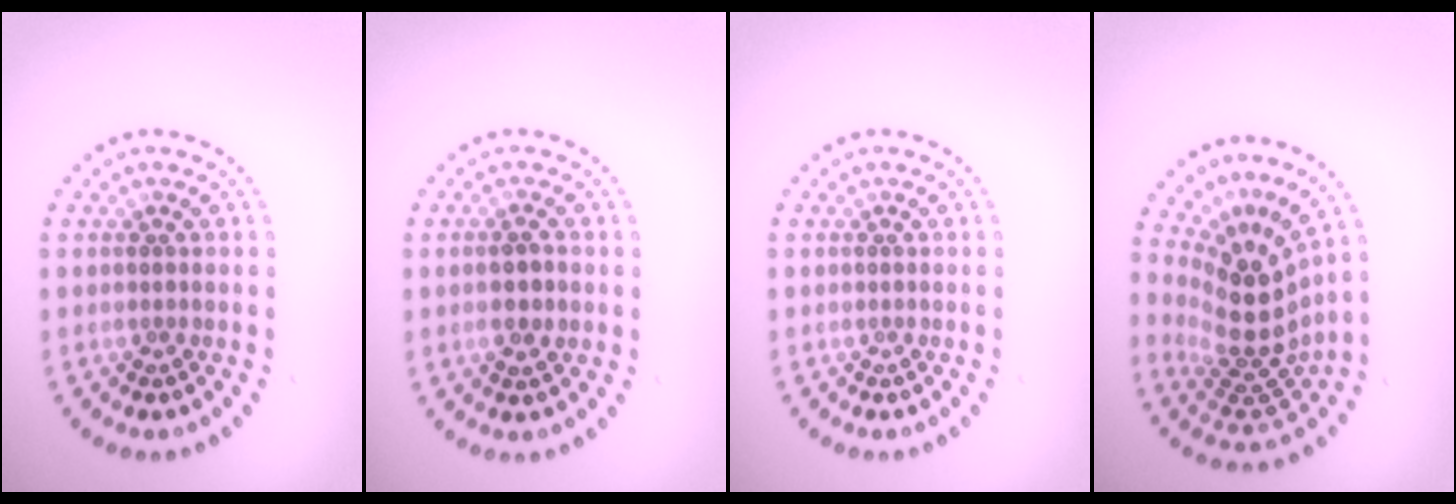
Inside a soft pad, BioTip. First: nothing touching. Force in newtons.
{"total": 2.1, "press": 2.1, "slide": 0.4}
{"total": 0.0}
{"total": 5.1, "press": 3.6, "slide": 3.6}